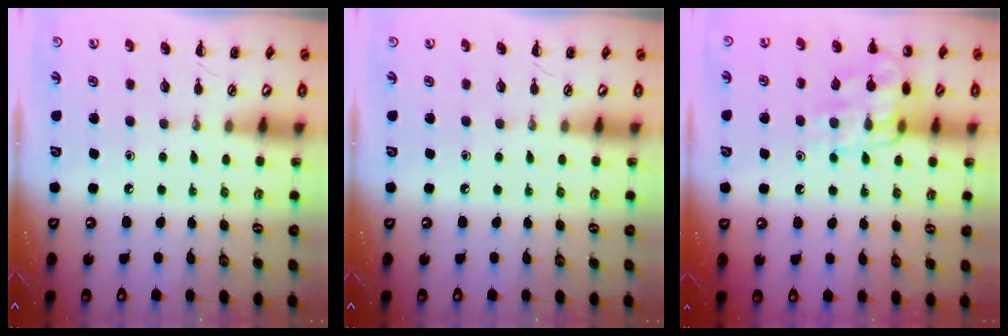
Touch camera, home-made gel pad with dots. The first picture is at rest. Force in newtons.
{"total": 0.0}
{"total": 14.0, "press": 14.0, "slide": 1.2}